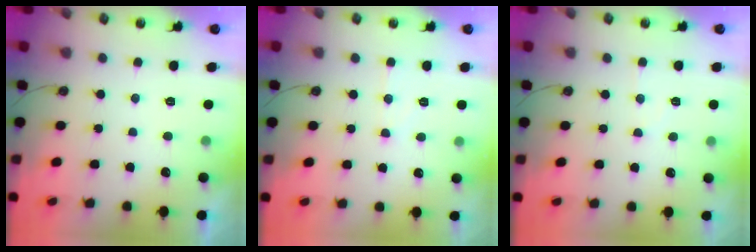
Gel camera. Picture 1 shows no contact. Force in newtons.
{"total": 6.1, "press": 6.1, "slide": 0.4}
{"total": 5.3, "press": 5.3, "slide": 0.7}